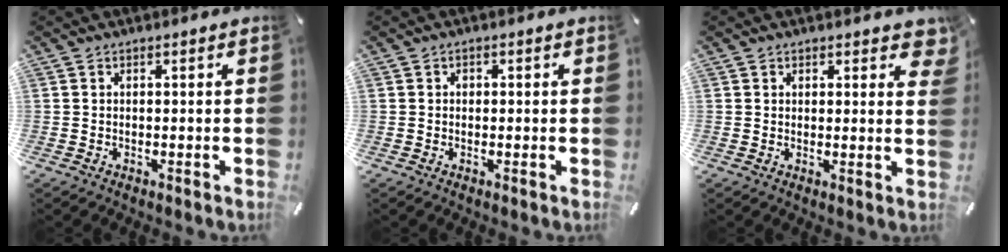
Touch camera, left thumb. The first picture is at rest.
{"total": 0.8, "force": [0.0, 0.7, 0.3], "torque": [-0.005, 0.005, -0.002]}
{"total": 2.7, "force": [1.9, 1.5, 1.2], "torque": [-0.003, -0.005, 0.029]}